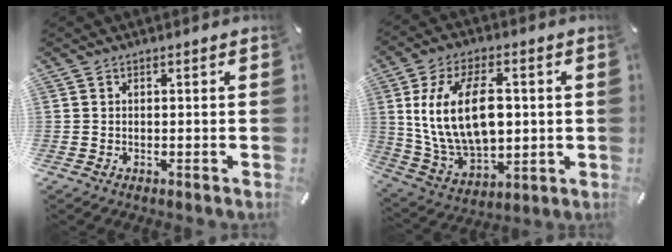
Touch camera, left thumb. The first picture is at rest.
{"total": 18.4, "force": [2.1, 11.5, 14.2], "torque": [-0.288, 0.000, 0.034]}